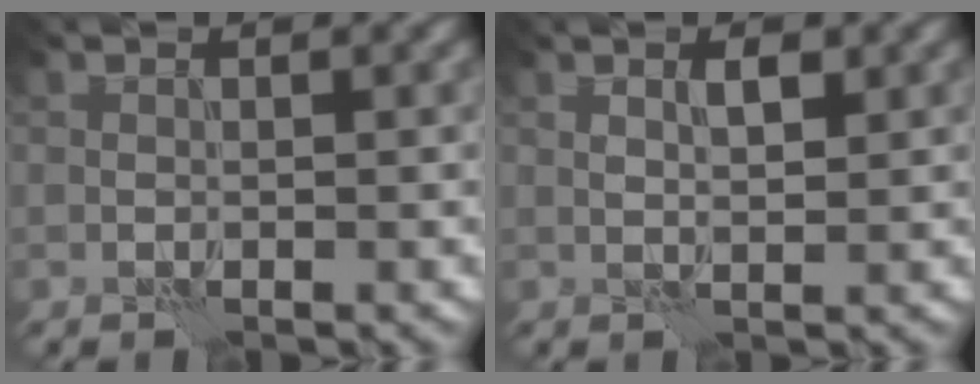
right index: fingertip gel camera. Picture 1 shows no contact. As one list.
[{"total": 1.6, "force": [0.7, 0.6, 1.3], "torque": [-0.024, -0.001, 0.012]}]